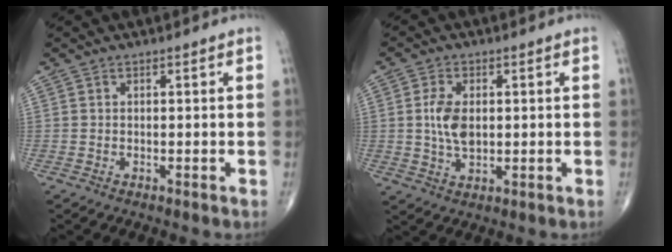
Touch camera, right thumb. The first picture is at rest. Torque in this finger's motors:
{"motor_torque": [0.83, 0.81, 0.87, 0.20, 0.05]}